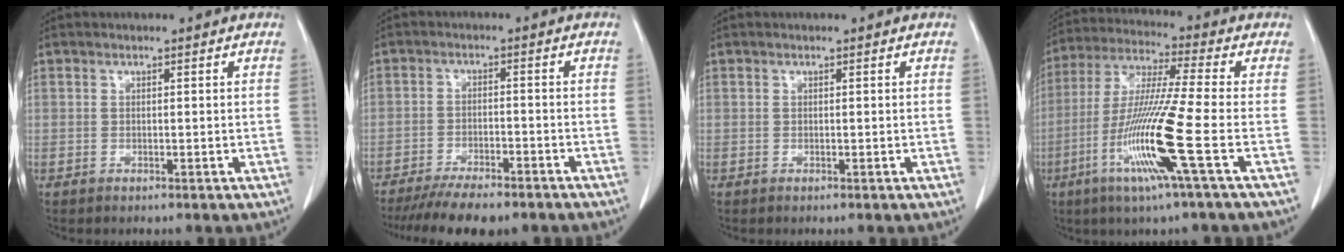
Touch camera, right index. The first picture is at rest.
{"total": 10.3, "force": [-8.4, 2.6, 5.2], "torque": [-0.074, -0.012, -0.129]}
{"total": 0.0}
{"total": 14.5, "force": [-5.0, -1.6, 13.5], "torque": [-0.275, -0.024, -0.103]}